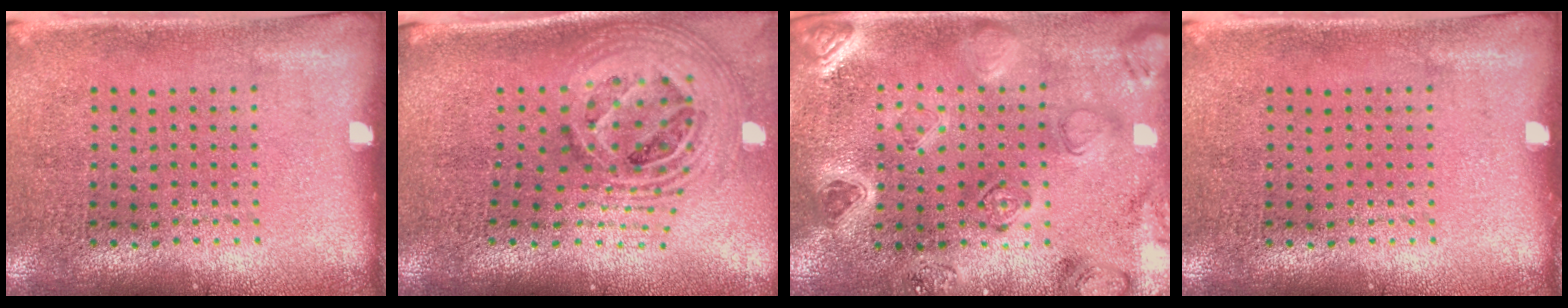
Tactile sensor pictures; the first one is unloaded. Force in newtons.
{"total": 2.4, "press": 1.8, "slide": 1.6}
{"total": 2.2, "press": 2.2, "slide": 0.3}
{"total": 0.0}